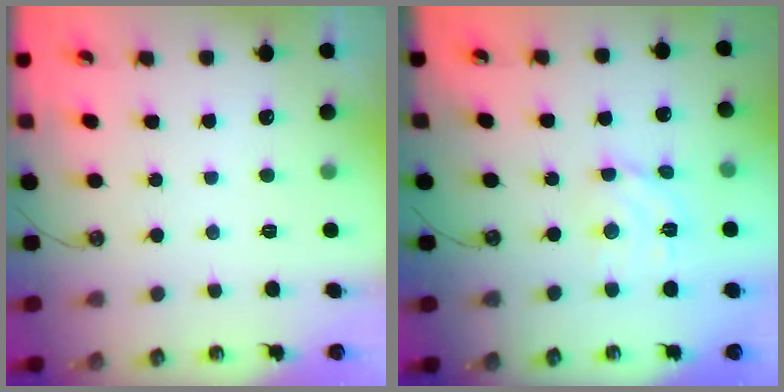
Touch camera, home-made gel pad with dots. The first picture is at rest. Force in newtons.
{"total": 6.3, "press": 6.3, "slide": 0.8}